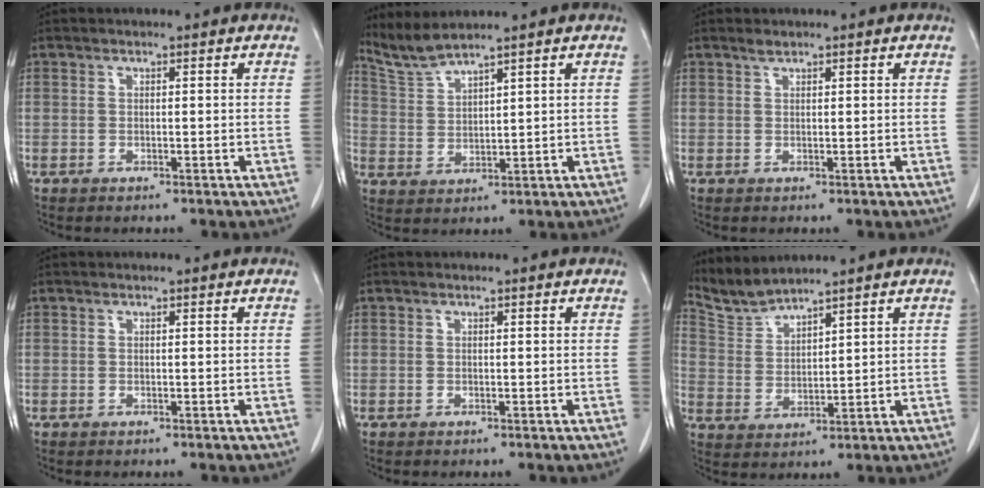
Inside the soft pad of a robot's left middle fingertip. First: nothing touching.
{"total": 4.7, "force": [4.5, -1.0, 0.9], "torque": [-0.033, -0.007, 0.105]}
{"total": 0.7, "force": [0.7, 0.0, 0.2], "torque": [-0.009, -0.001, 0.015]}
{"total": 0.0}
{"total": 0.0}
{"total": 5.0, "force": [5.0, -0.7, -0.1], "torque": [-0.013, -0.001, 0.115]}